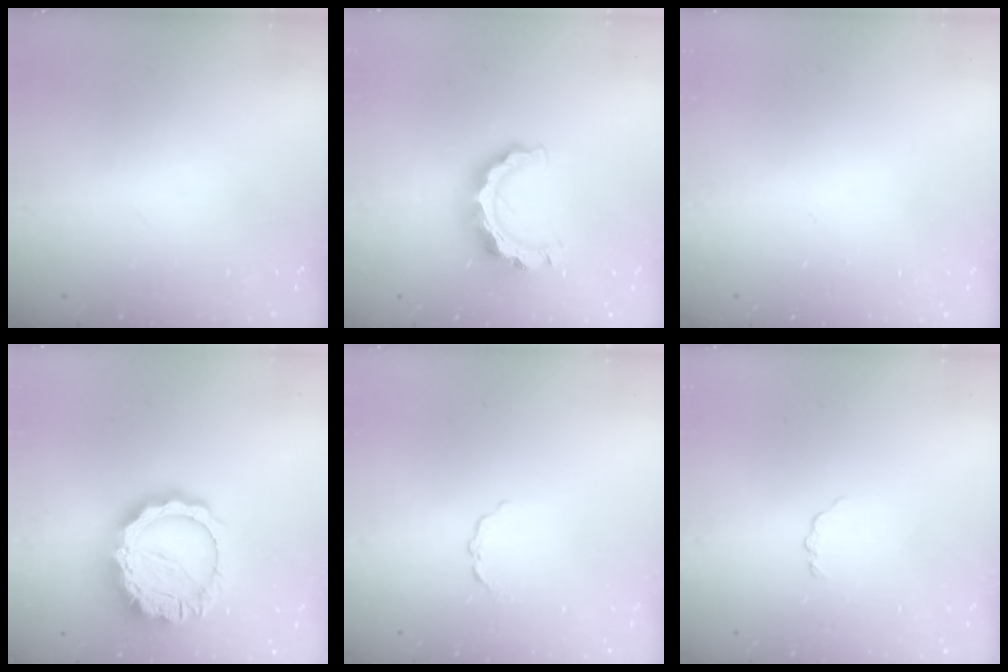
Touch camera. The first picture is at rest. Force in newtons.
{"total": 11.6, "press": 11.5, "slide": 1.0}
{"total": 1.4, "press": 1.4, "slide": 0.1}
{"total": 18.2, "press": 18.1, "slide": 1.5}
{"total": 3.4, "press": 3.4, "slide": 0.5}
{"total": 3.3, "press": 3.3, "slide": 0.4}